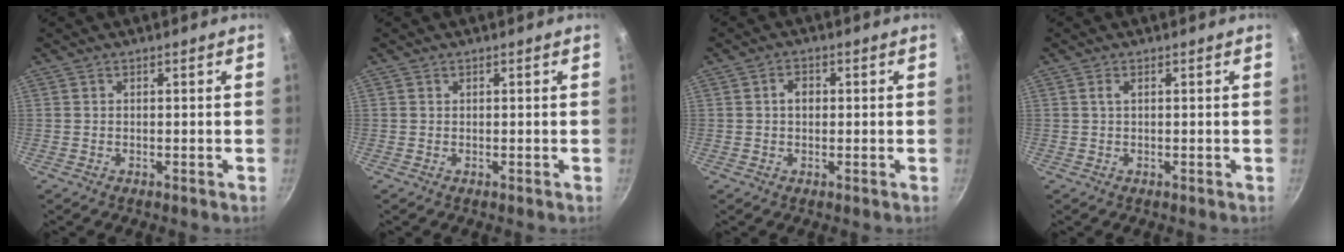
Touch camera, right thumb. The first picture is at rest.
{"total": 0.0}
{"total": 2.7, "force": [0.3, 2.0, 1.8], "torque": [-0.016, 0.007, 0.003]}
{"total": 1.0, "force": [0.3, 0.4, 0.9], "torque": [-0.017, 0.002, 0.006]}